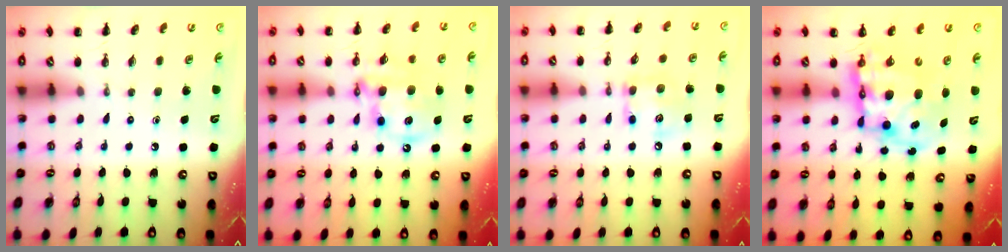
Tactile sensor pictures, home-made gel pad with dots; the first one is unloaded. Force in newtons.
{"total": 12.6, "press": 12.2, "slide": 3.1}
{"total": 9.4, "press": 9.4, "slide": 0.4}
{"total": 12.8, "press": 12.4, "slide": 3.2}